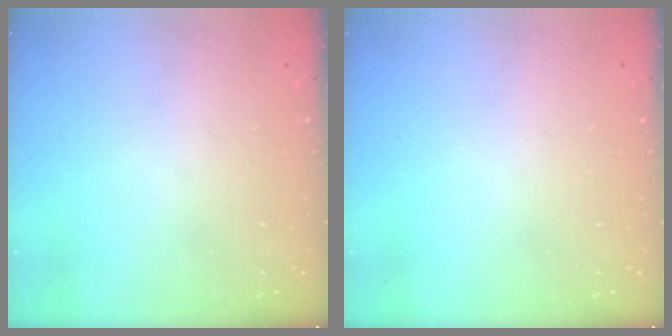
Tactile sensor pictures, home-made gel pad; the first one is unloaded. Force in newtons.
{"total": 0.0}